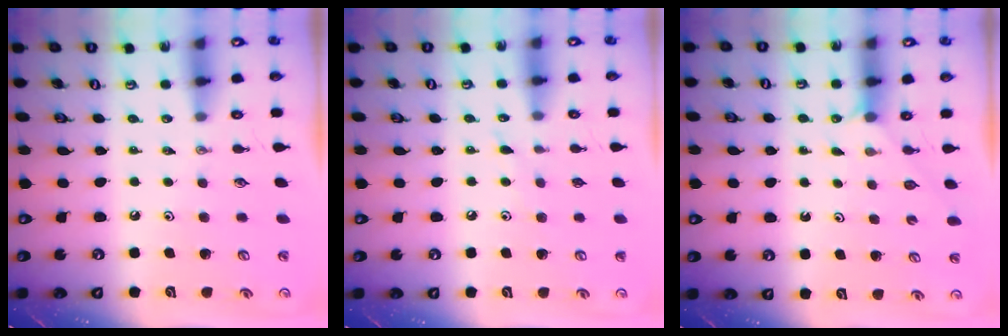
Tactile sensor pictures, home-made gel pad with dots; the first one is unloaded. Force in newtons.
{"total": 5.0, "press": 5.0, "slide": 0.5}
{"total": 1.9, "press": 1.9, "slide": 0.3}